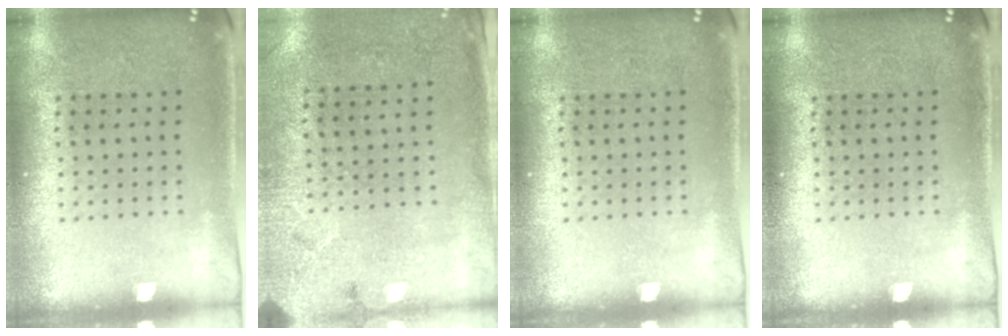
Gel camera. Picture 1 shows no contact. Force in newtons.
{"total": 2.7, "press": 2.2, "slide": 1.6}
{"total": 0.0}
{"total": 0.0}